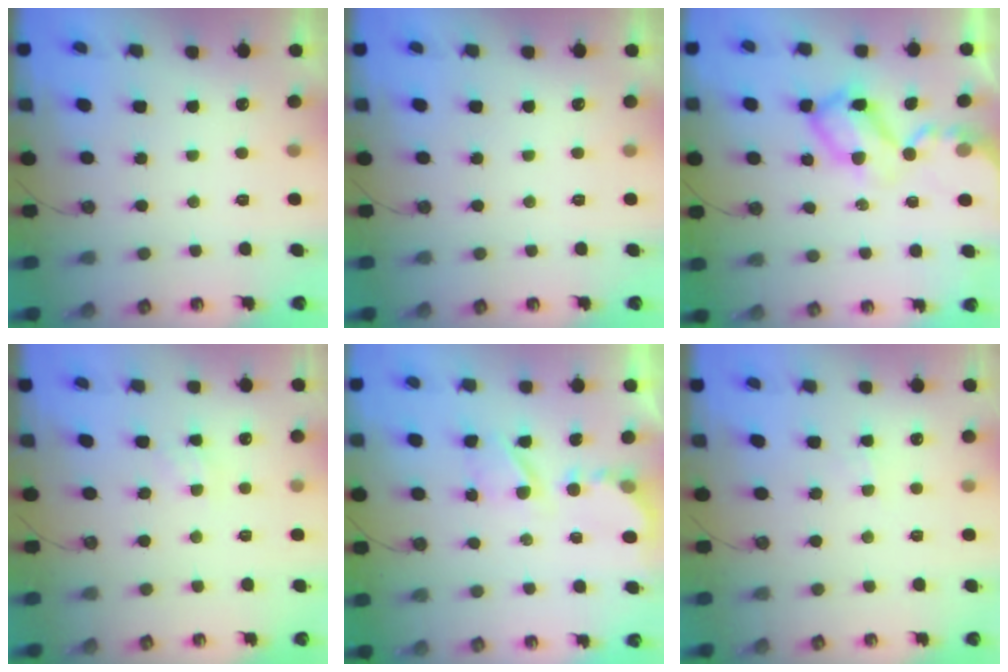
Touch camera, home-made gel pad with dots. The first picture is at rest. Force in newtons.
{"total": 0.0}
{"total": 11.0, "press": 10.9, "slide": 1.0}
{"total": 1.8, "press": 1.8, "slide": 0.2}
{"total": 6.7, "press": 6.7, "slide": 0.6}
{"total": 2.1, "press": 2.1, "slide": 0.4}